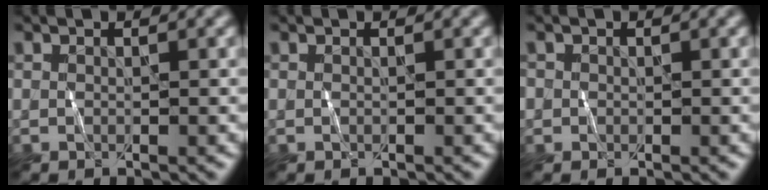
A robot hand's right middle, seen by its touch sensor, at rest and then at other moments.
{"total": 0.0}
{"total": 0.8, "force": [-0.2, 0.8, -0.1], "torque": [0.011, -0.001, -0.005]}